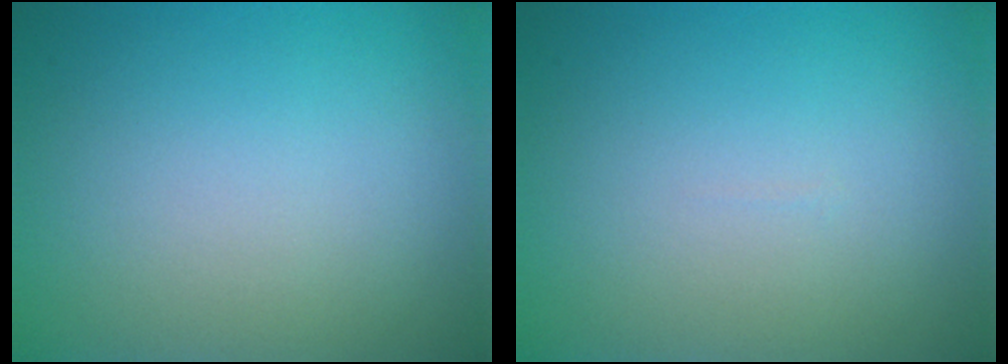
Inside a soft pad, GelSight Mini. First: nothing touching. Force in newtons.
{"total": 0.0}